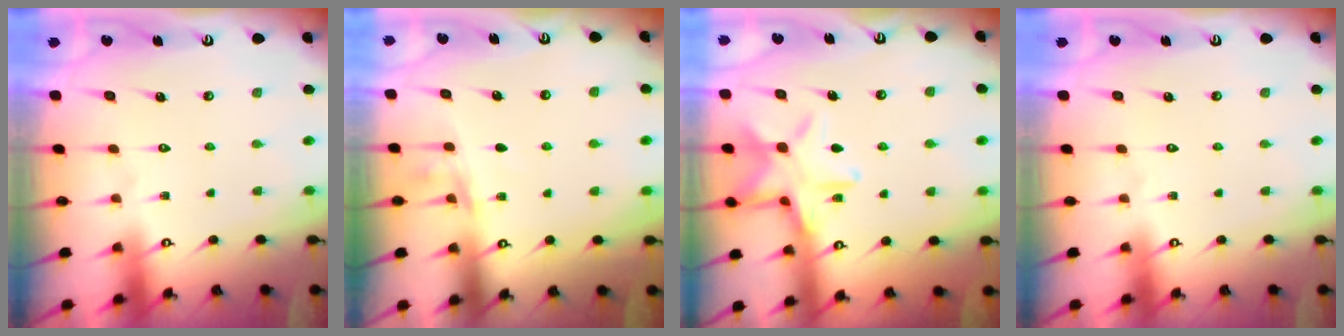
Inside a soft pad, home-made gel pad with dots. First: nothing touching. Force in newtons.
{"total": 6.2, "press": 6.0, "slide": 1.6}
{"total": 13.8, "press": 13.7, "slide": 0.9}
{"total": 0.0}